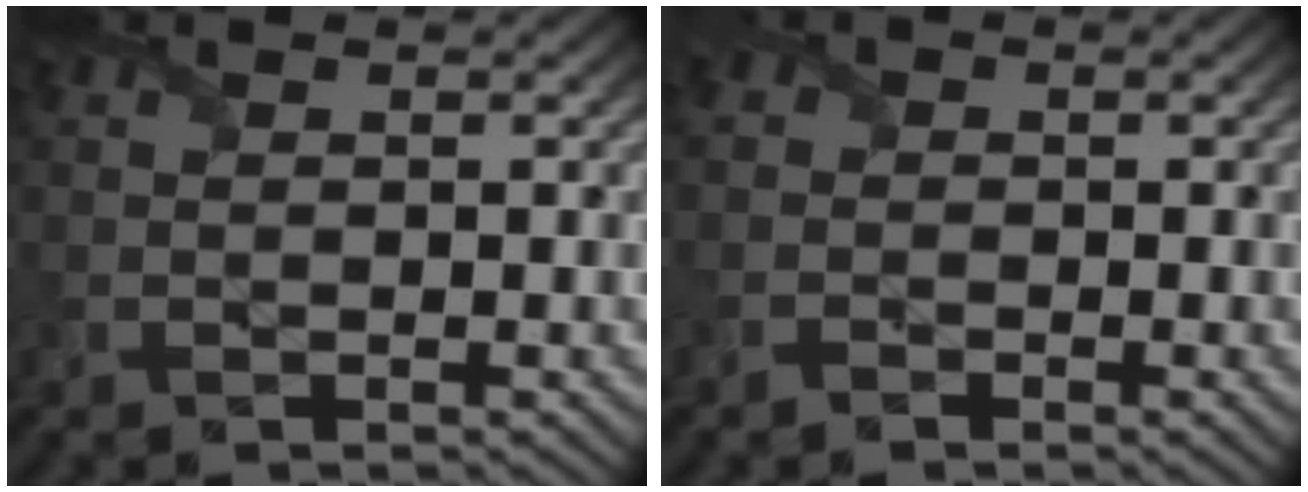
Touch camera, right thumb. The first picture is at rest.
{"total": 1.6, "force": [-0.9, 1.2, 0.5], "torque": [-0.015, 0.001, -0.026]}